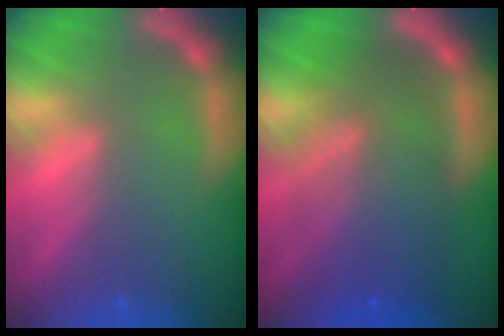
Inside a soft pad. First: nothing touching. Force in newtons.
{"total": 9.6}